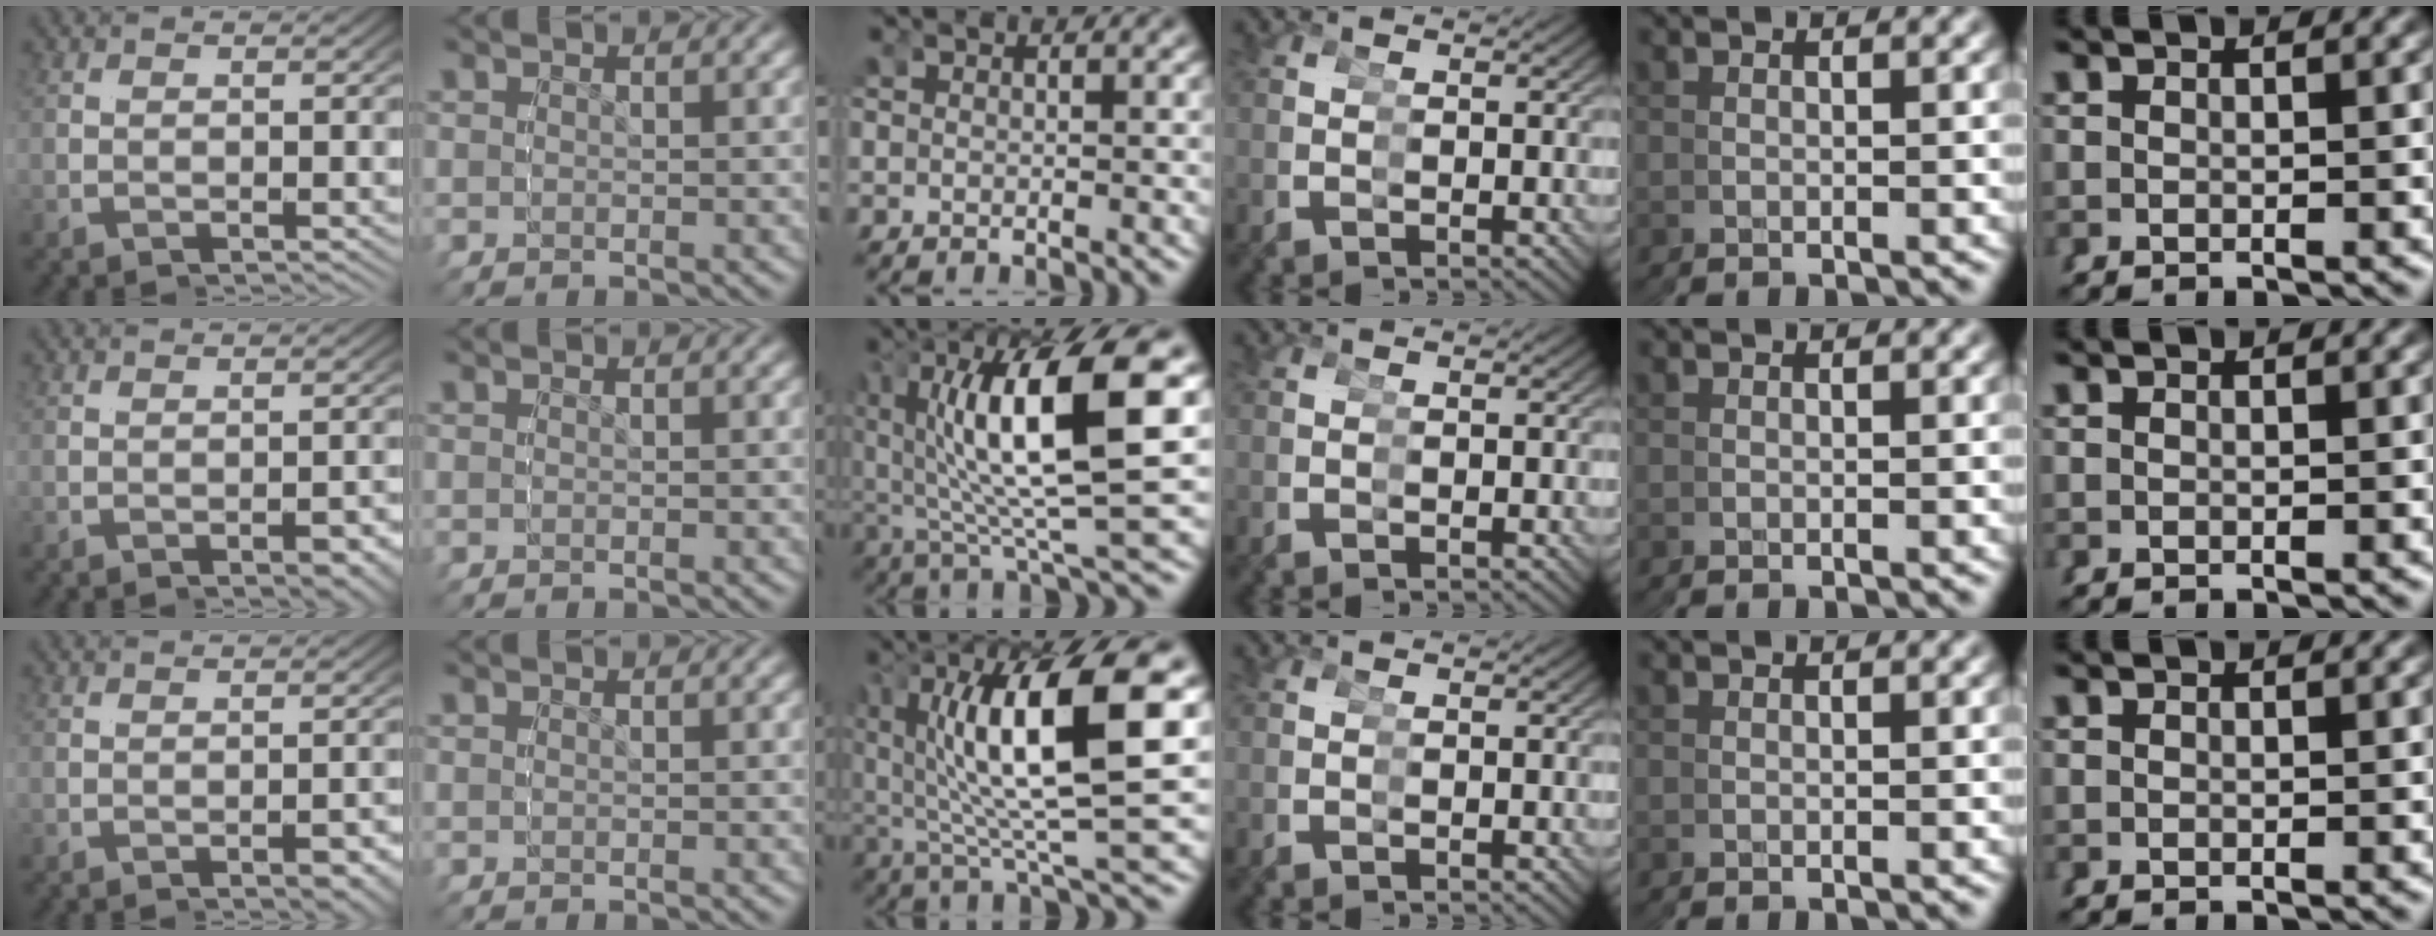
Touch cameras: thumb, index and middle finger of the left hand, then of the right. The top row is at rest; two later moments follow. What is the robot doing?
{"motion": "grasp_and_lifting", "object": "cubes"}